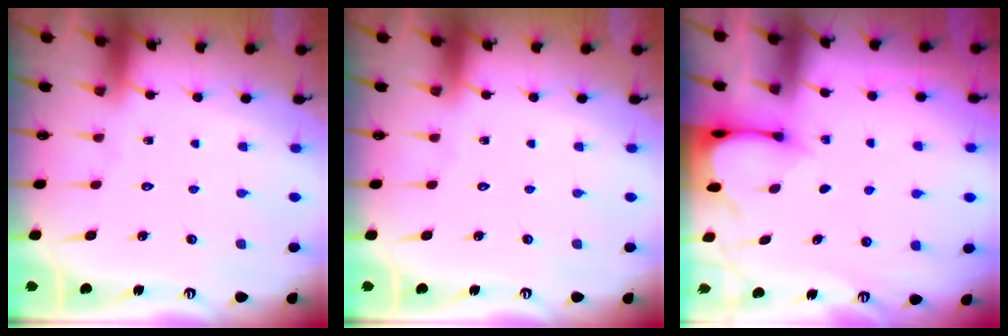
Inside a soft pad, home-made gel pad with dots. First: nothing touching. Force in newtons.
{"total": 0.0}
{"total": 3.3, "press": 3.3, "slide": 0.3}